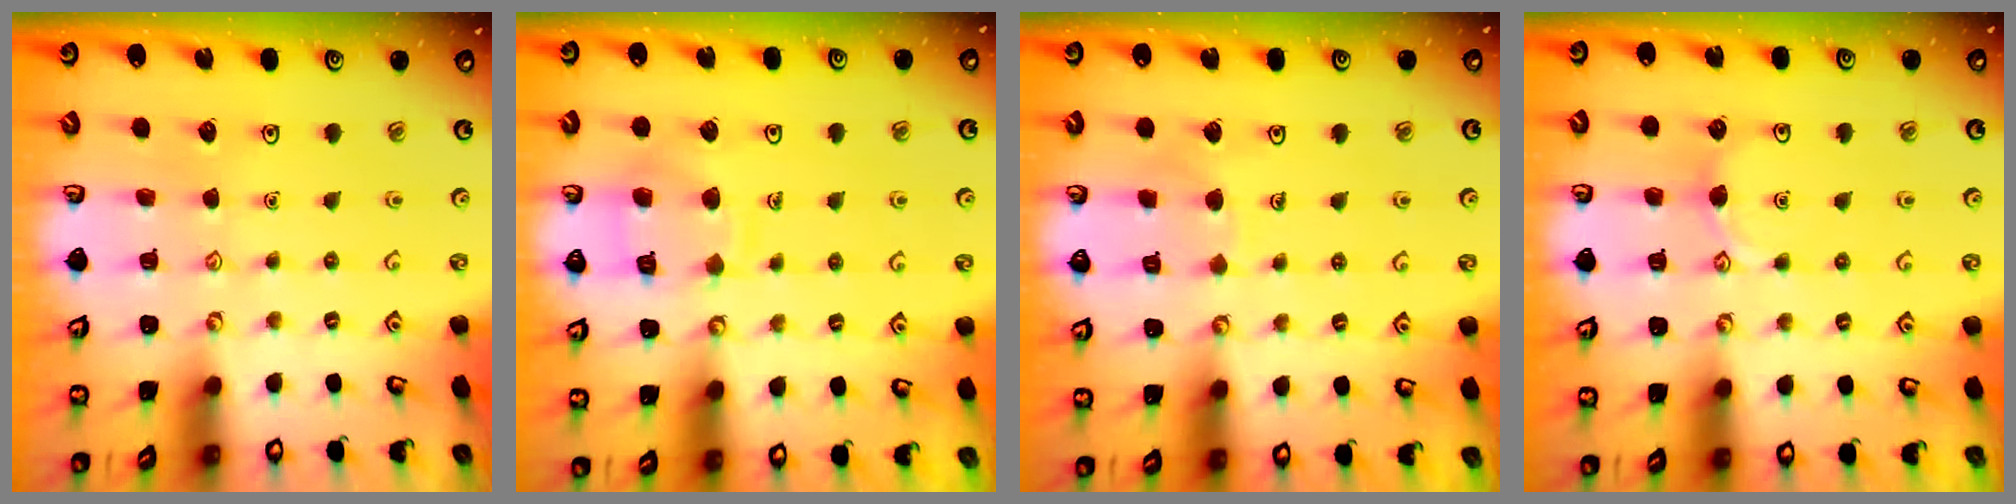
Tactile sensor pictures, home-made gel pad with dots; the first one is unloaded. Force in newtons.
{"total": 9.5, "press": 9.5, "slide": 0.9}
{"total": 5.2, "press": 5.2, "slide": 0.3}
{"total": 5.9, "press": 5.9, "slide": 0.3}